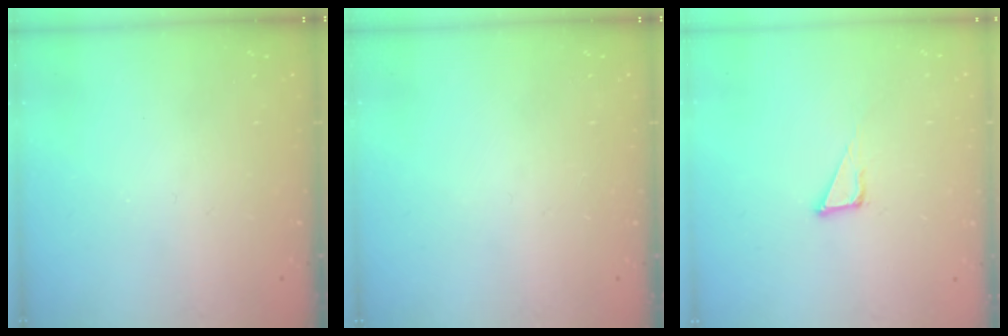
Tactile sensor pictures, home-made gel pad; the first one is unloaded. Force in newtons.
{"total": 0.0}
{"total": 3.8, "press": 3.8, "slide": 0.2}